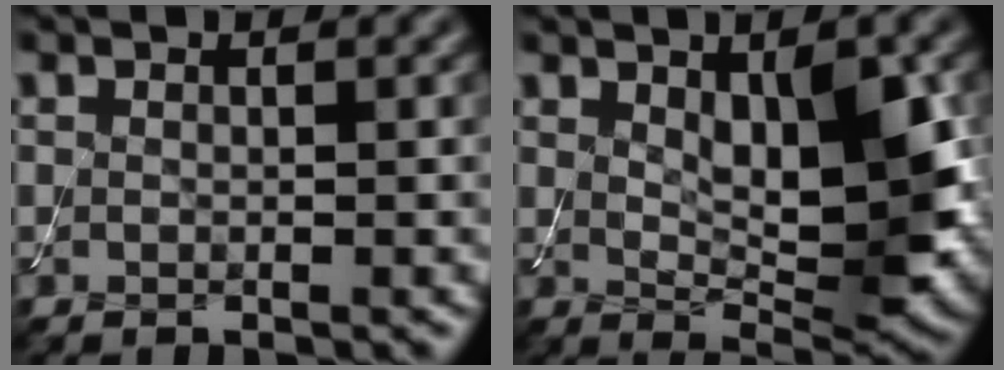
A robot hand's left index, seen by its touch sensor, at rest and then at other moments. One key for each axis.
{"total": 7.5, "fx": 1.0, "fy": 3.0, "fz": 6.8, "tx": -0.106, "ty": -0.006, "tz": 0.024}